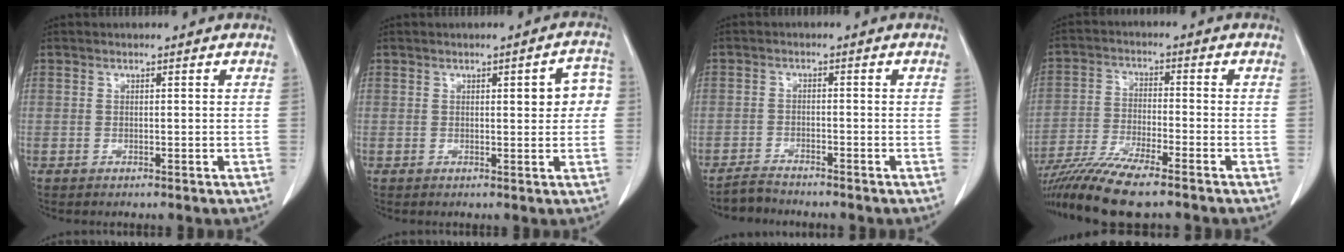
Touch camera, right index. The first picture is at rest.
{"total": 4.6, "force": [0.7, 1.4, 4.3], "torque": [-0.046, 0.014, 0.006]}
{"total": 2.6, "force": [-2.6, 0.2, 0.1], "torque": [-0.003, -0.009, -0.048]}
{"total": 12.1, "force": [-9.8, 0.6, 7.0], "torque": [-0.127, -0.029, -0.169]}